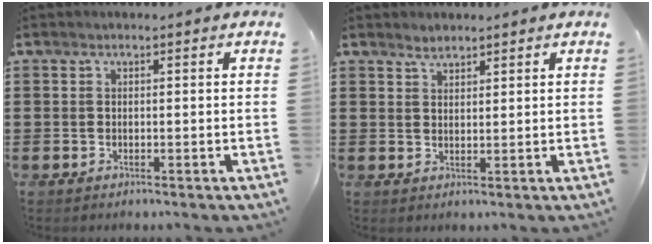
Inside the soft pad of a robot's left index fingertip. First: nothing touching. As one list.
[{"total": 1.0, "force": [0.9, 0.3, 0.3], "torque": [-0.008, 0.001, 0.018]}]